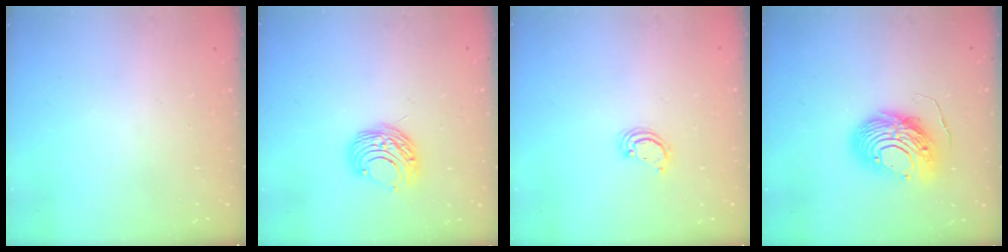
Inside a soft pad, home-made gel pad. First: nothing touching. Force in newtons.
{"total": 8.7, "press": 8.7, "slide": 0.6}
{"total": 2.1, "press": 2.1, "slide": 0.1}
{"total": 12.0, "press": 11.9, "slide": 1.3}